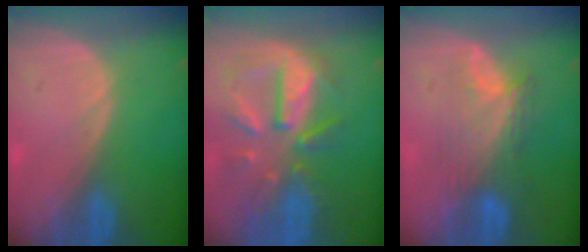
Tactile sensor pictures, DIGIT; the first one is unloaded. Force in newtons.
{"total": 10.3, "press": 9.3, "slide": 4.5}
{"total": 7.8, "press": 7.4, "slide": 2.4}